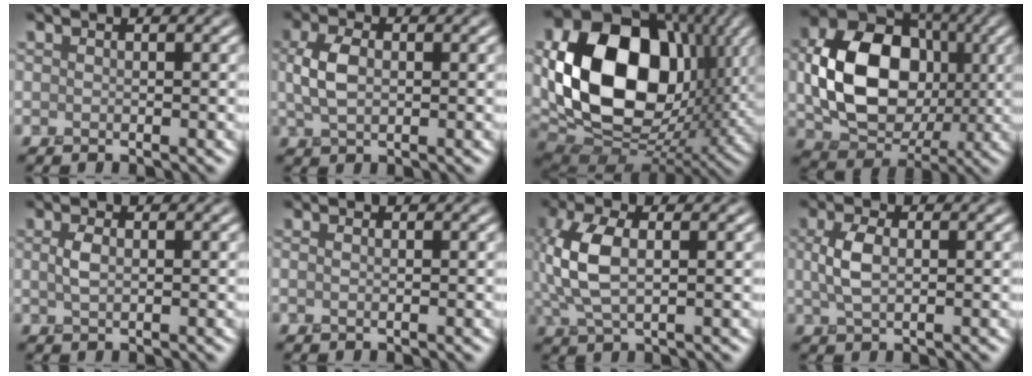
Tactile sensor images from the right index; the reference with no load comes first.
{"total": 3.1, "force": [0.2, 1.9, 2.4], "torque": [-0.061, 0.003, 0.002]}
{"total": 16.5, "force": [2.3, 11.9, 11.2], "torque": [-0.232, -0.014, 0.041]}
{"total": 10.9, "force": [-0.2, 8.1, 7.3], "torque": [-0.145, 0.000, 0.000]}
{"total": 1.3, "force": [0.0, 0.7, 1.0], "torque": [-0.030, 0.001, 0.000]}
{"total": 0.0}
{"total": 5.8, "force": [0.4, 2.8, 5.1], "torque": [-0.129, 0.007, 0.003]}
{"total": 2.7, "force": [0.2, 1.5, 2.3], "torque": [-0.058, 0.001, 0.003]}